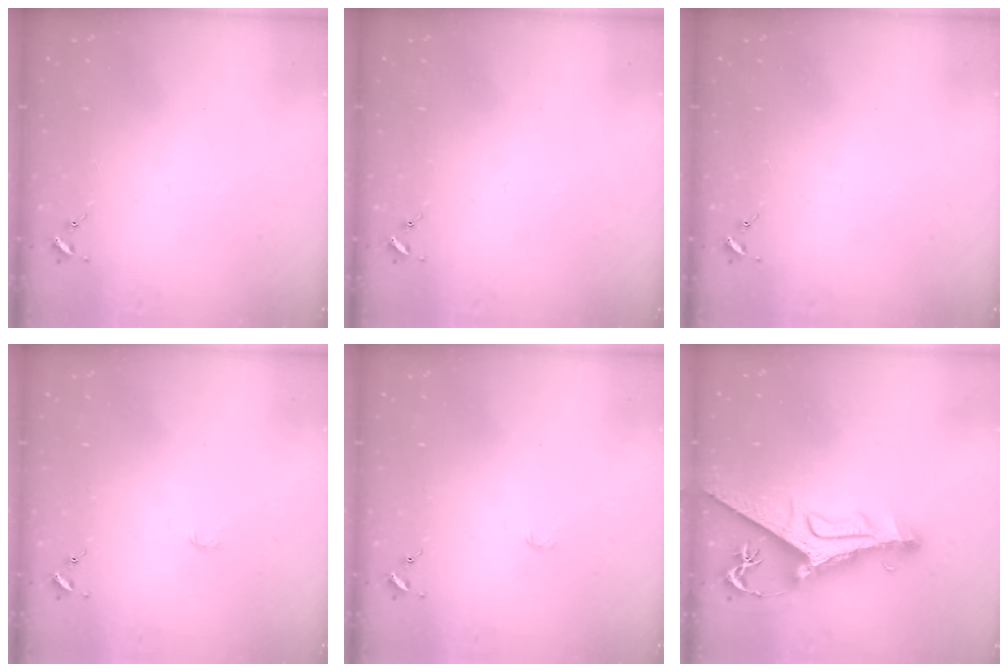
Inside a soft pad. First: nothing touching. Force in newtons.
{"total": 0.0}
{"total": 0.0}
{"total": 3.0, "press": 3.0, "slide": 0.3}
{"total": 3.0, "press": 3.0, "slide": 0.3}
{"total": 14.2, "press": 14.1, "slide": 1.4}